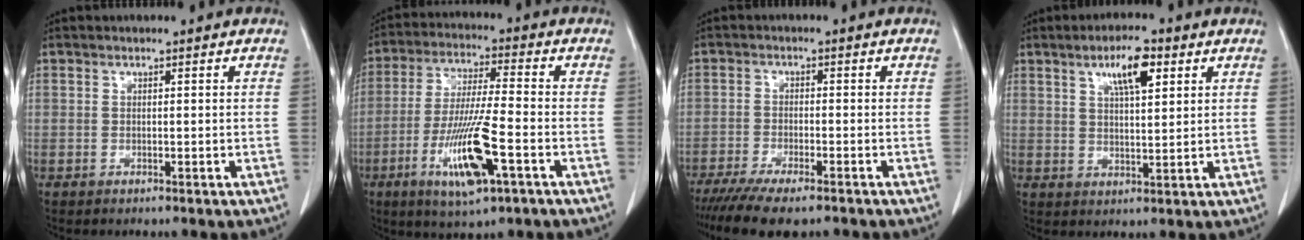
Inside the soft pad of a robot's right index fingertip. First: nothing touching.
{"total": 13.0, "force": [-5.1, 1.3, 11.9], "torque": [-0.233, -0.021, -0.089]}
{"total": 10.3, "force": [-8.2, 2.1, 5.9], "torque": [-0.088, -0.018, -0.127]}
{"total": 6.7, "force": [3.4, 1.6, 5.6], "torque": [-0.098, 0.005, 0.057]}